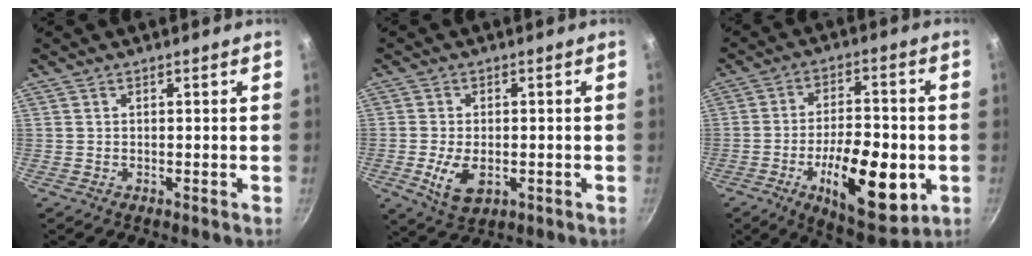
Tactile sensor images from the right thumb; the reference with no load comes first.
{"total": 7.3, "force": [-1.7, 4.2, 5.7], "torque": [-0.105, -0.004, -0.024]}
{"total": 18.4, "force": [-5.1, 7.9, 15.8], "torque": [-0.222, 0.010, -0.074]}